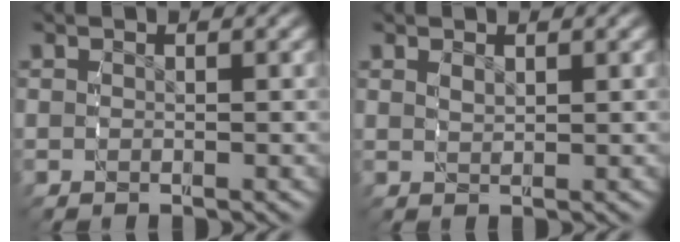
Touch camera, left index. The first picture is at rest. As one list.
[{"total": 0.9, "force": [0.6, -0.5, 0.4], "torque": [-0.006, -0.006, 0.021]}]